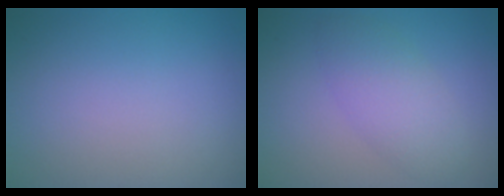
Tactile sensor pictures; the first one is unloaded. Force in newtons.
{"total": 3.8, "press": 3.8, "slide": 0.0}